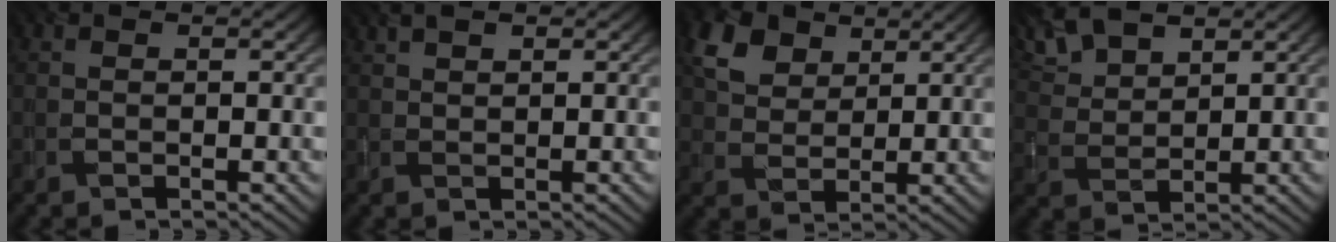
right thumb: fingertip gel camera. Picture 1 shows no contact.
{"total": 2.6, "force": [1.9, 1.0, 1.4], "torque": [-0.034, 0.012, 0.041]}
{"total": 5.9, "force": [3.7, 3.9, 2.4], "torque": [-0.065, 0.007, 0.073]}
{"total": 8.0, "force": [5.8, 3.4, 4.3], "torque": [-0.123, 0.018, 0.117]}